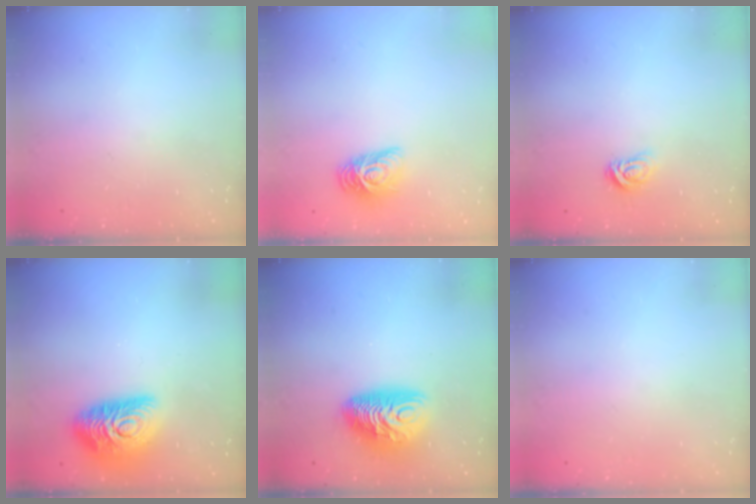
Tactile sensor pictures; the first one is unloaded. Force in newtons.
{"total": 9.4, "press": 9.4, "slide": 0.6}
{"total": 3.4, "press": 3.4, "slide": 0.4}
{"total": 15.8, "press": 15.7, "slide": 0.9}
{"total": 12.0, "press": 12.0, "slide": 0.8}
{"total": 0.0}